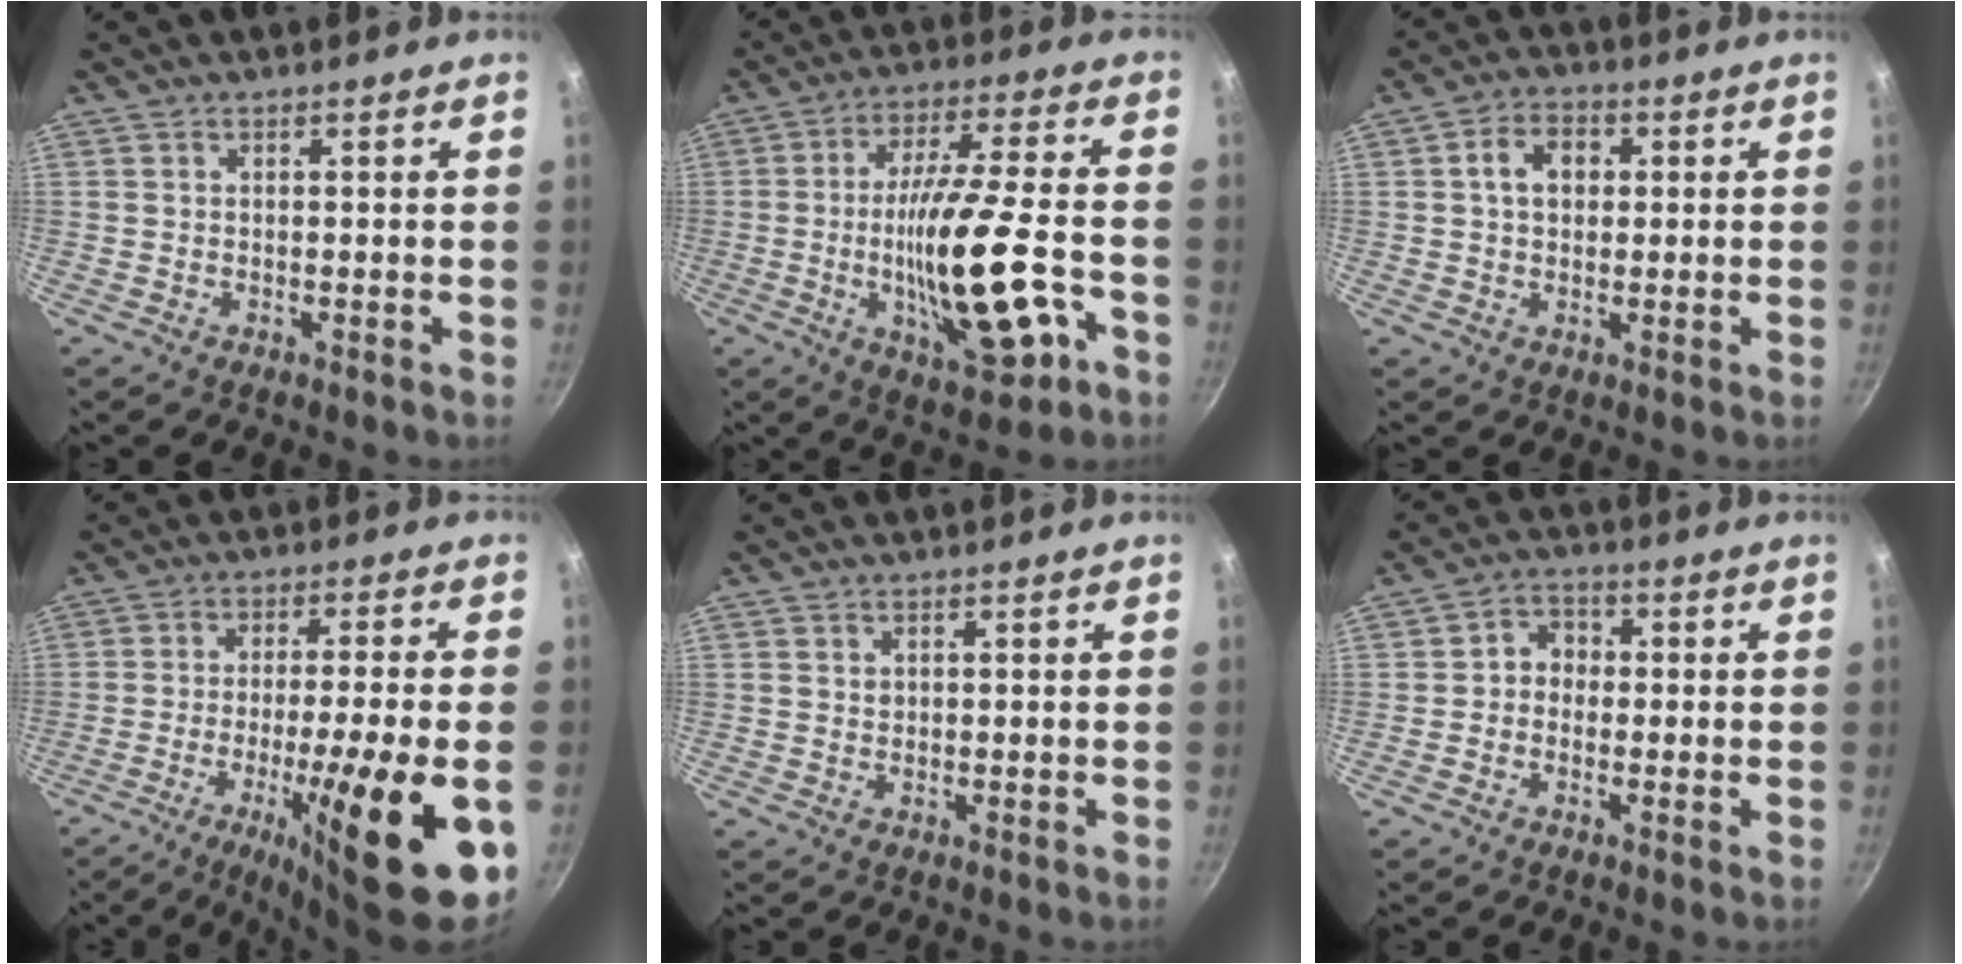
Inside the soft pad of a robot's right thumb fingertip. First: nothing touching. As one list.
[{"total": 19.4, "force": [-5.4, 5.7, 17.7], "torque": [-0.288, 0.018, -0.081]}, {"total": 6.1, "force": [1.1, 4.6, 3.9], "torque": [-0.042, 0.012, 0.009]}, {"total": 18.8, "force": [-6.8, 3.0, 17.3], "torque": [-0.255, 0.017, -0.102]}, {"total": 0.6, "force": [0.2, 0.5, 0.2], "torque": [-0.001, 0.002, 0.004]}, {"total": 4.1, "force": [-0.4, 3.6, 2.0], "torque": [-0.006, 0.015, -0.019]}]